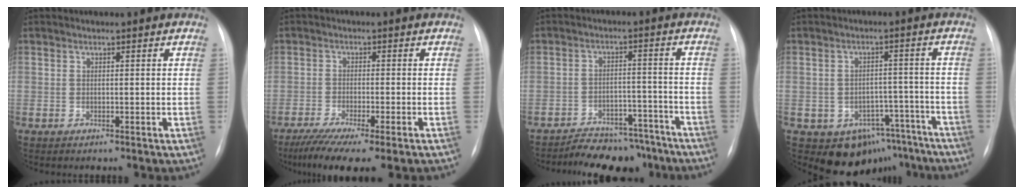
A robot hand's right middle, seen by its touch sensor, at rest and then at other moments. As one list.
[{"total": 9.9, "force": [-7.1, 0.7, 6.9], "torque": [-0.110, -0.023, -0.112]}, {"total": 11.8, "force": [-10.6, 4.6, 2.4], "torque": [-0.021, 0.021, -0.143]}, {"total": 10.1, "force": [-6.8, 6.9, 2.8], "torque": [-0.014, 0.039, -0.081]}]